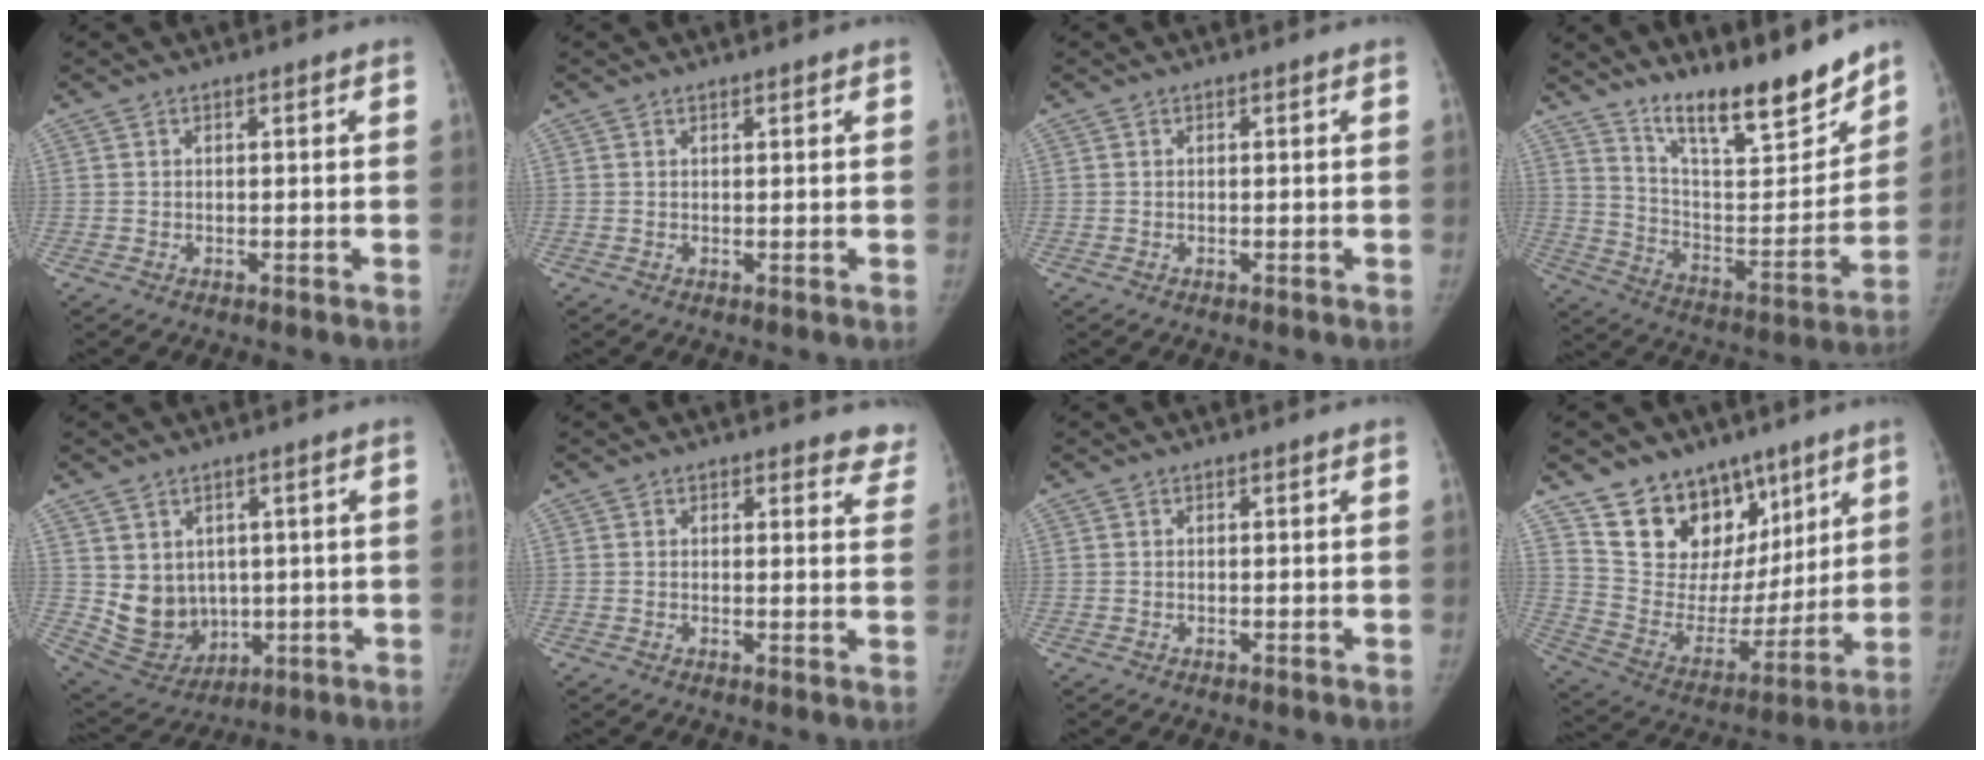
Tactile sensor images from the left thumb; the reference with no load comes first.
{"total": 0.6, "force": [0.6, 0.0, 0.2], "torque": [-0.005, -0.004, 0.010]}
{"total": 0.0}
{"total": 20.4, "force": [16.2, 4.7, 11.6], "torque": [-0.141, -0.110, 0.270]}
{"total": 9.5, "force": [1.0, 8.1, 4.9], "torque": [-0.056, -0.020, 0.052]}
{"total": 5.7, "force": [5.2, 2.3, 0.6], "torque": [0.040, -0.027, 0.034]}
{"total": 0.0}
{"total": 18.9, "force": [11.7, 12.7, 7.6], "torque": [-0.065, -0.057, 0.214]}